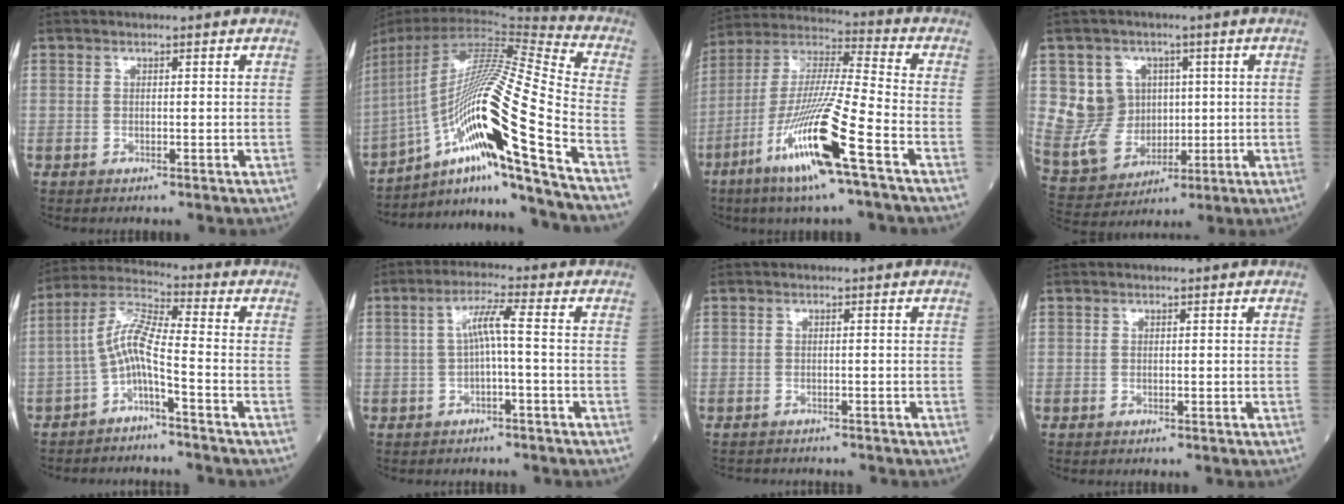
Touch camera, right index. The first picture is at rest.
{"total": 24.2, "force": [-11.7, -0.8, 21.2], "torque": [-0.386, -0.010, -0.207]}
{"total": 17.2, "force": [-8.1, -0.1, 15.1], "torque": [-0.312, -0.030, -0.158]}
{"total": 10.3, "force": [2.2, 9.5, 3.4], "torque": [-0.083, 0.025, 0.060]}
{"total": 6.5, "force": [-2.9, 0.5, 5.8], "torque": [-0.121, 0.021, -0.060]}
{"total": 4.3, "force": [-0.2, 0.0, 4.3], "torque": [-0.080, 0.019, -0.001]}
{"total": 4.4, "force": [-4.2, 1.0, 1.1], "torque": [-0.011, -0.006, -0.058]}
{"total": 0.0}